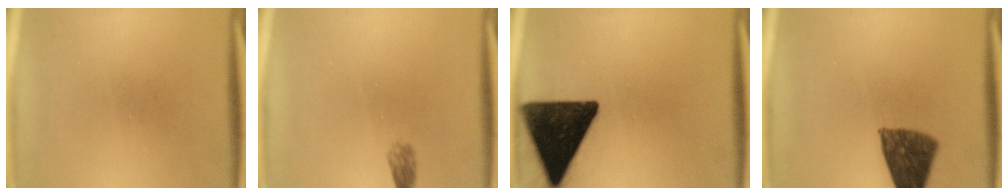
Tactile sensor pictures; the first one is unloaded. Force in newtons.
{"total": 1.5}
{"total": 17.3}
{"total": 9.7}